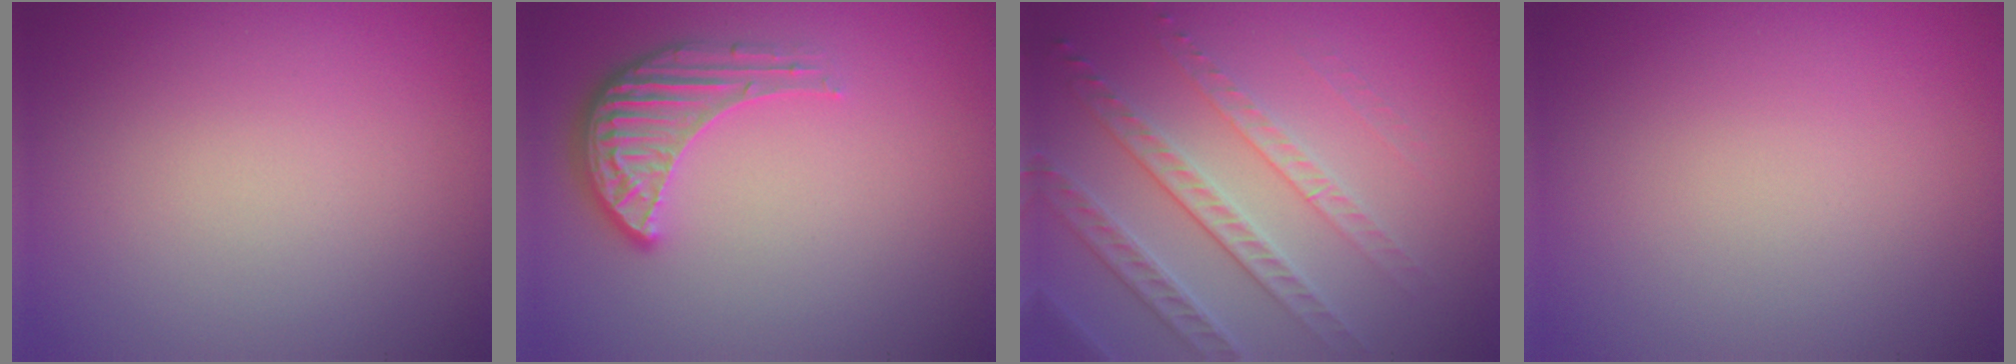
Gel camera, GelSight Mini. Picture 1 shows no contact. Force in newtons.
{"total": 3.9, "press": 3.2, "slide": 2.3}
{"total": 4.2, "press": 3.8, "slide": 2.0}
{"total": 0.0}